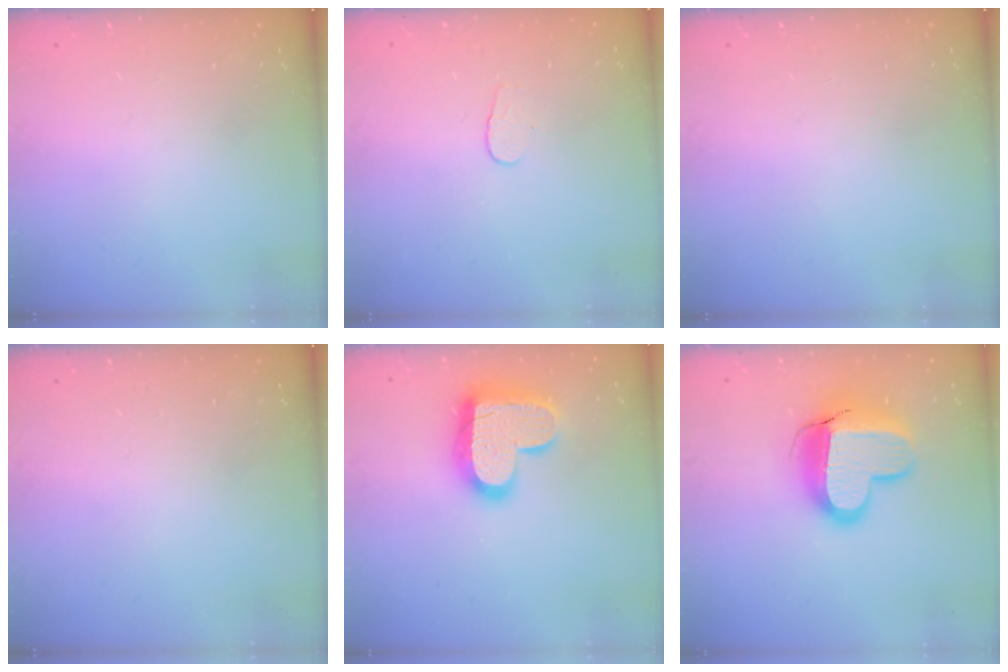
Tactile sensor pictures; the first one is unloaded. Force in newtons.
{"total": 3.3, "press": 3.3, "slide": 0.3}
{"total": 0.0}
{"total": 0.0}
{"total": 17.9, "press": 17.9, "slide": 1.4}
{"total": 17.3, "press": 17.2, "slide": 1.3}